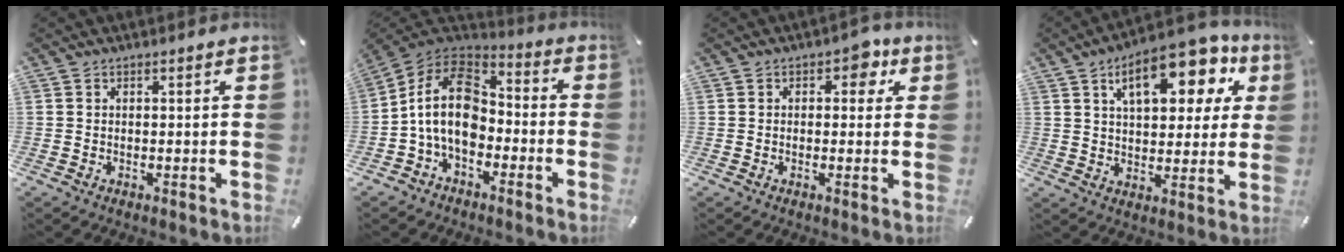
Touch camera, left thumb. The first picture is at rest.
{"total": 14.9, "force": [-3.5, 10.3, 10.3], "torque": [-0.224, 0.028, -0.067]}
{"total": 4.4, "force": [1.4, 2.8, 3.1], "torque": [-0.028, -0.003, 0.013]}
{"total": 17.1, "force": [8.2, 8.6, 12.3], "torque": [-0.176, -0.027, 0.130]}